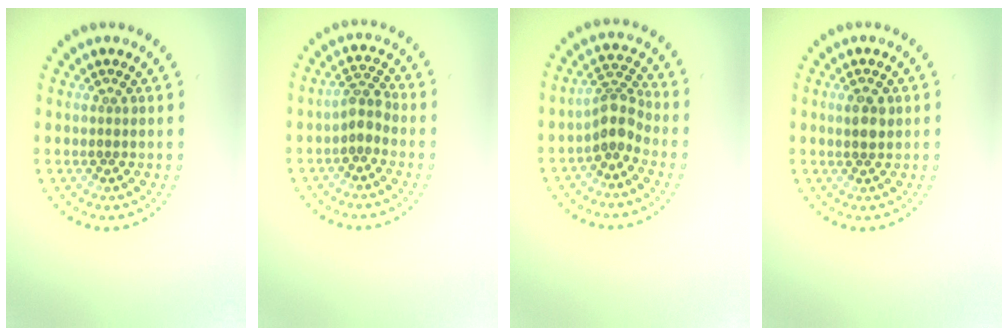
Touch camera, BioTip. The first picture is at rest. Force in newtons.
{"total": 1.9, "press": 1.6, "slide": 1.1}
{"total": 3.0, "press": 2.3, "slide": 1.9}
{"total": 1.8, "press": 1.7, "slide": 0.6}